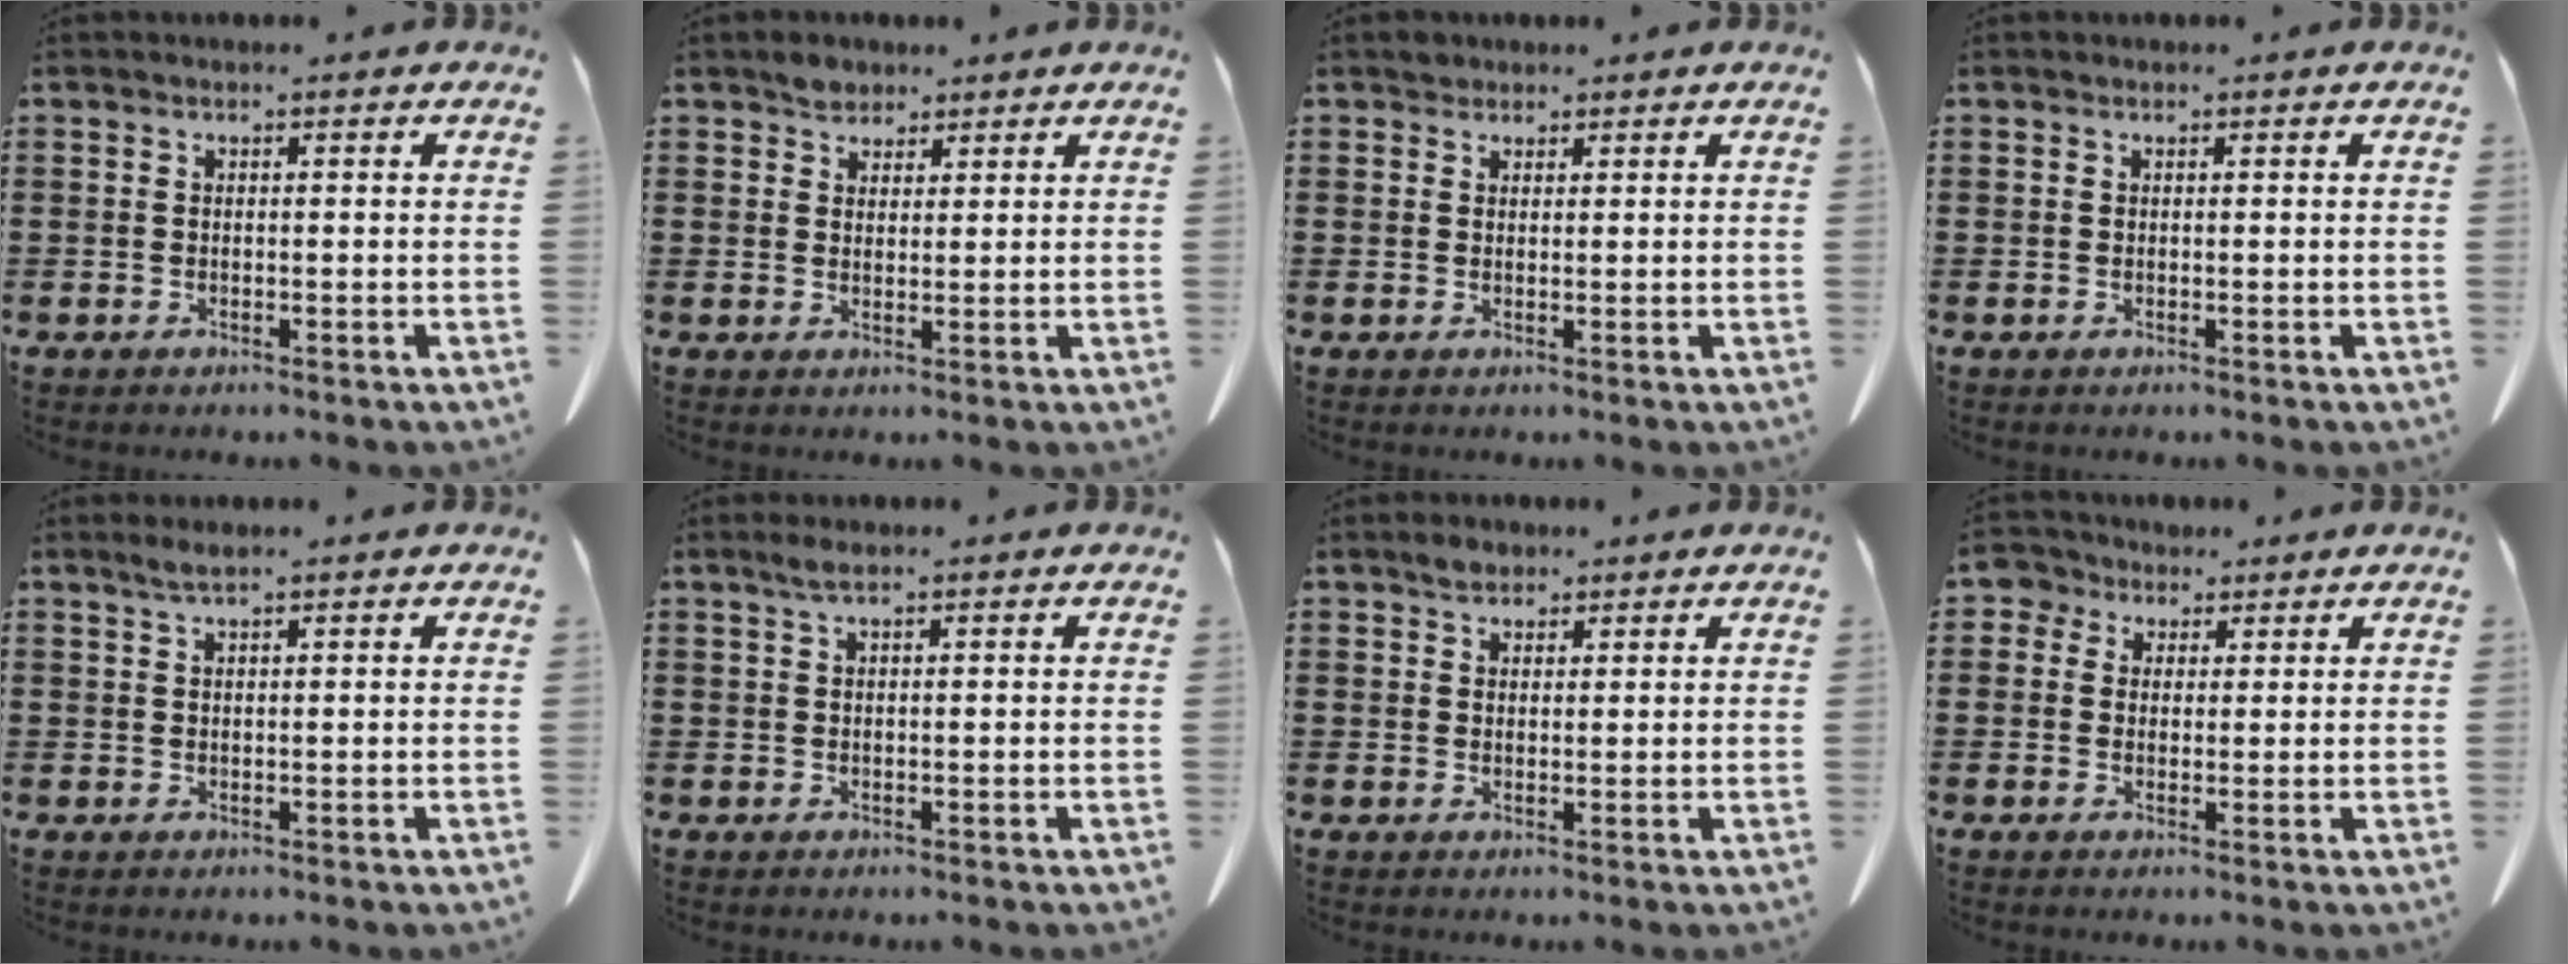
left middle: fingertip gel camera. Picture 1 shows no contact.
{"total": 2.5, "force": [2.1, 1.3, 0.3], "torque": [-0.003, 0.001, 0.040]}
{"total": 1.3, "force": [1.1, 0.7, -0.1], "torque": [0.006, 0.000, 0.022]}
{"total": 0.0}
{"total": 1.5, "force": [1.1, 0.1, 1.0], "torque": [-0.022, 0.001, 0.020]}
{"total": 1.4, "force": [0.8, 0.1, 1.2], "torque": [-0.025, 0.001, 0.015]}
{"total": 1.7, "force": [1.5, 0.8, 0.3], "torque": [-0.001, 0.001, 0.028]}
{"total": 3.6, "force": [2.1, 2.8, 0.9], "torque": [-0.027, 0.008, 0.036]}